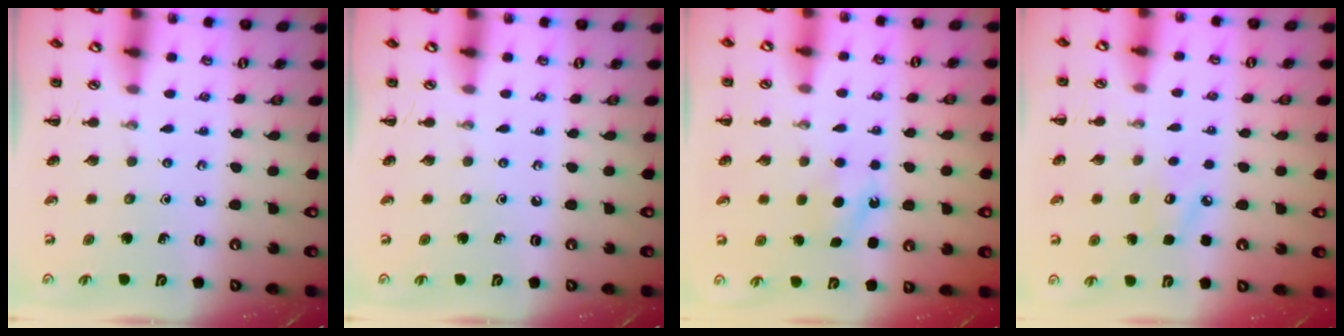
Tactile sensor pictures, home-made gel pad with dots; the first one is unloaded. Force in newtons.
{"total": 0.0}
{"total": 4.9, "press": 4.7, "slide": 1.2}
{"total": 3.7, "press": 3.6, "slide": 0.9}